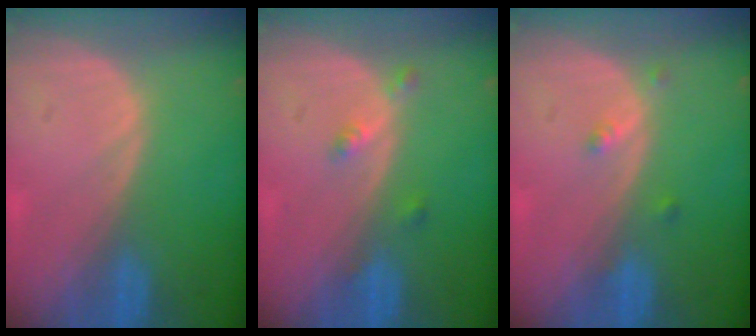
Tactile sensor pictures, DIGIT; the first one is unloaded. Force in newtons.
{"total": 2.4, "press": 2.0, "slide": 1.3}
{"total": 1.9, "press": 1.5, "slide": 1.0}